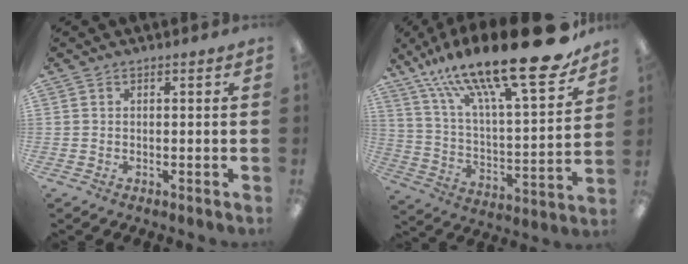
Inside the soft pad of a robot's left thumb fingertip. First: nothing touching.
{"total": 28.0, "force": [19.9, 7.1, 18.5], "torque": [-0.293, -0.128, 0.324]}